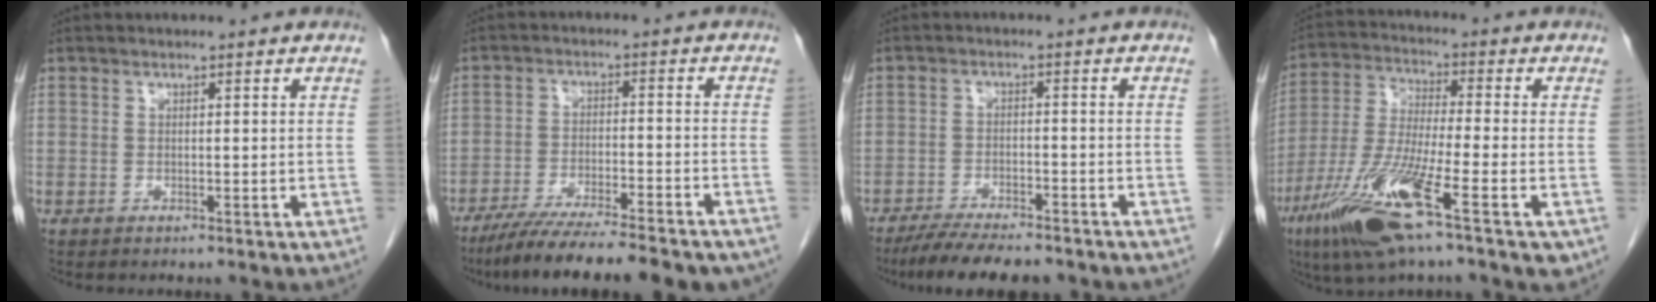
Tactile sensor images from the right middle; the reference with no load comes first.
{"total": 16.6, "force": [-14.0, 1.7, 8.7], "torque": [-0.124, -0.023, -0.211]}
{"total": 9.6, "force": [-8.3, 1.7, 4.7], "torque": [-0.072, -0.019, -0.130]}
{"total": 15.4, "force": [-7.5, 1.4, 13.4], "torque": [-0.276, -0.030, -0.139]}